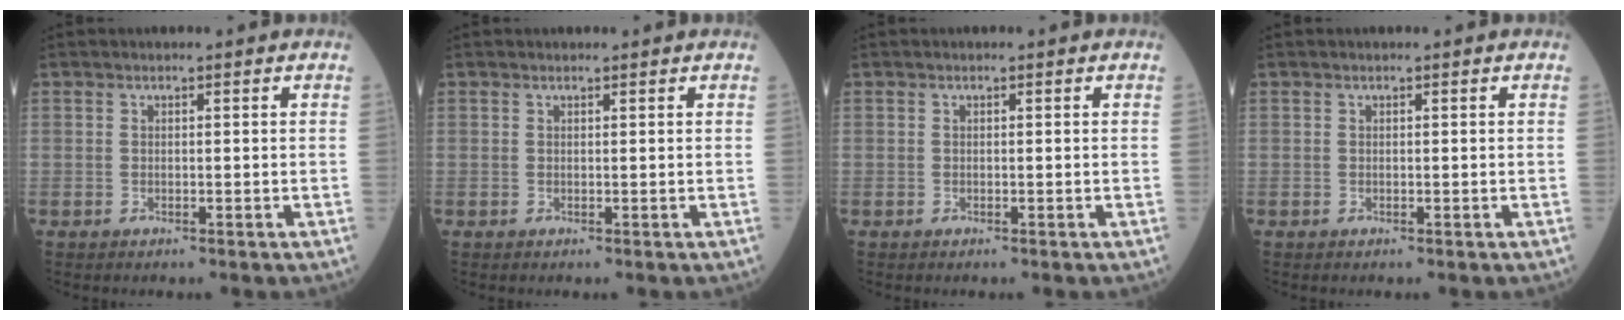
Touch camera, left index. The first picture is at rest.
{"total": 0.0}
{"total": 0.0}
{"total": 0.0}